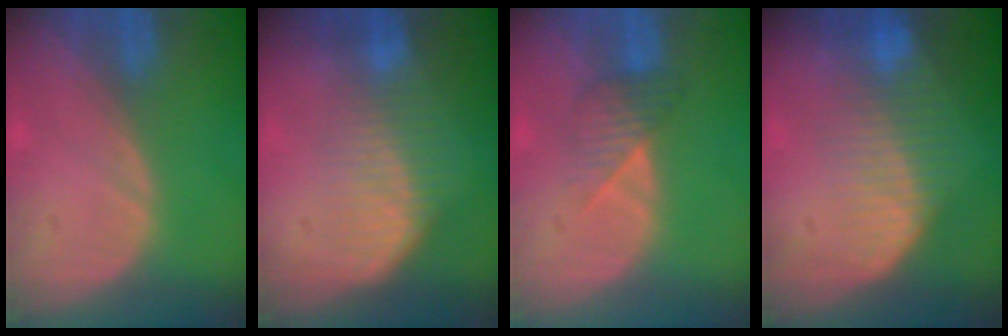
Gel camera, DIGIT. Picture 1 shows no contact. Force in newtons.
{"total": 6.5, "press": 5.9, "slide": 2.7}
{"total": 3.6, "press": 3.4, "slide": 1.2}
{"total": 8.1, "press": 7.0, "slide": 4.0}